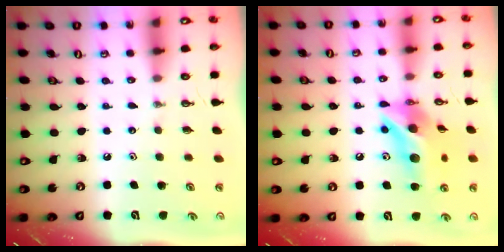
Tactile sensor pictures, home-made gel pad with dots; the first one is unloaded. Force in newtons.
{"total": 13.5, "press": 13.4, "slide": 1.3}